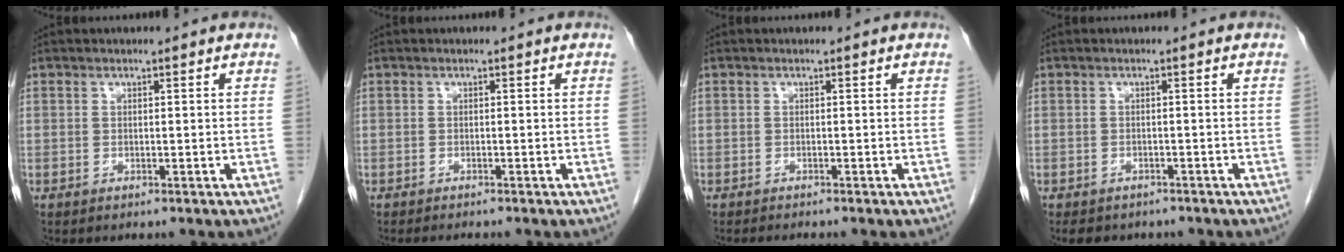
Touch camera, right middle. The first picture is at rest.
{"total": 2.1, "force": [-1.9, 0.2, 0.8], "torque": [-0.012, -0.004, -0.024]}
{"total": 1.8, "force": [-1.6, 0.0, 0.7], "torque": [-0.012, -0.004, -0.023]}
{"total": 5.6, "force": [-4.6, 2.6, 1.7], "torque": [-0.020, 0.000, -0.055]}